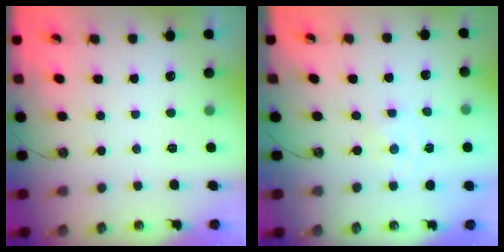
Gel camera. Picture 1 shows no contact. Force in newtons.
{"total": 0.0}